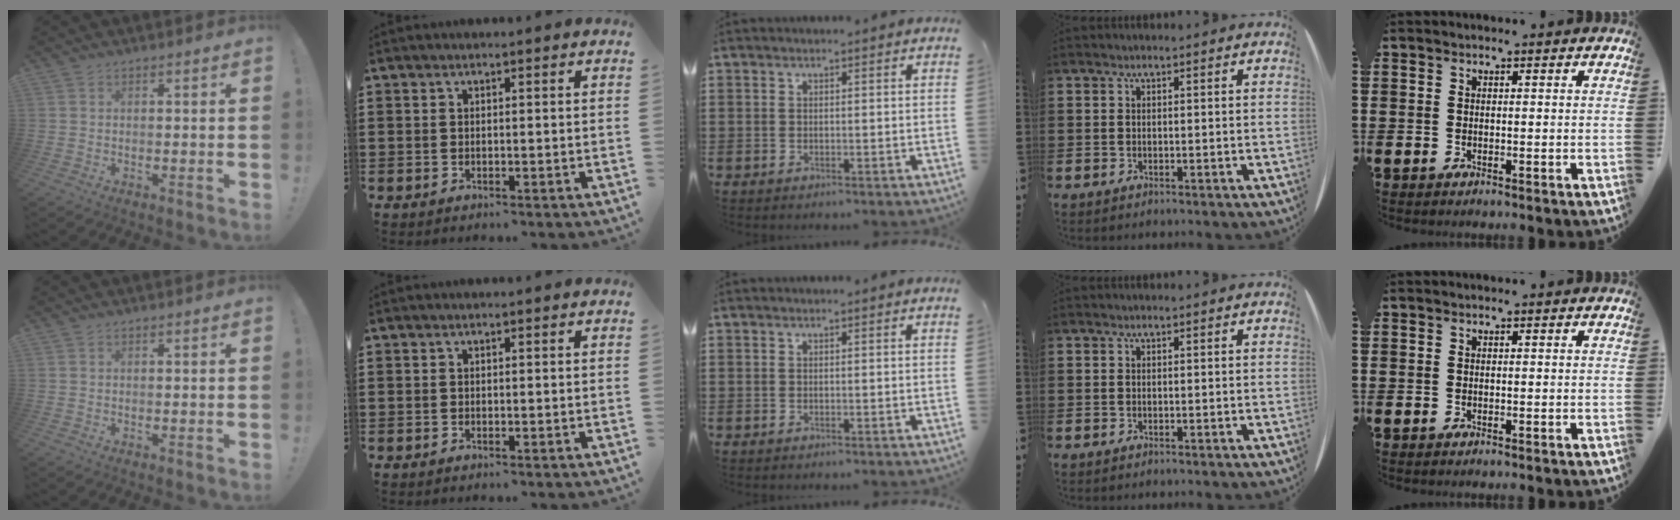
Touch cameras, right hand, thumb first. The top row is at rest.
{}